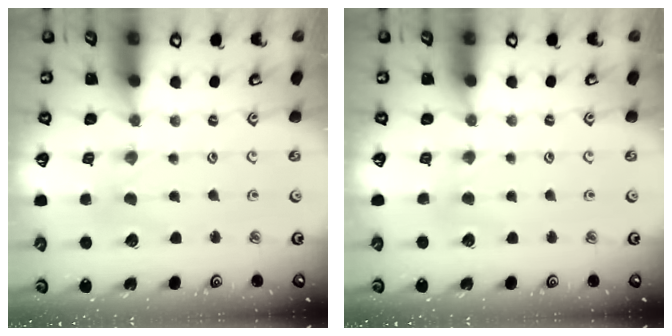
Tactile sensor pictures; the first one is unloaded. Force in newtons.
{"total": 2.3, "press": 2.3, "slide": 0.4}